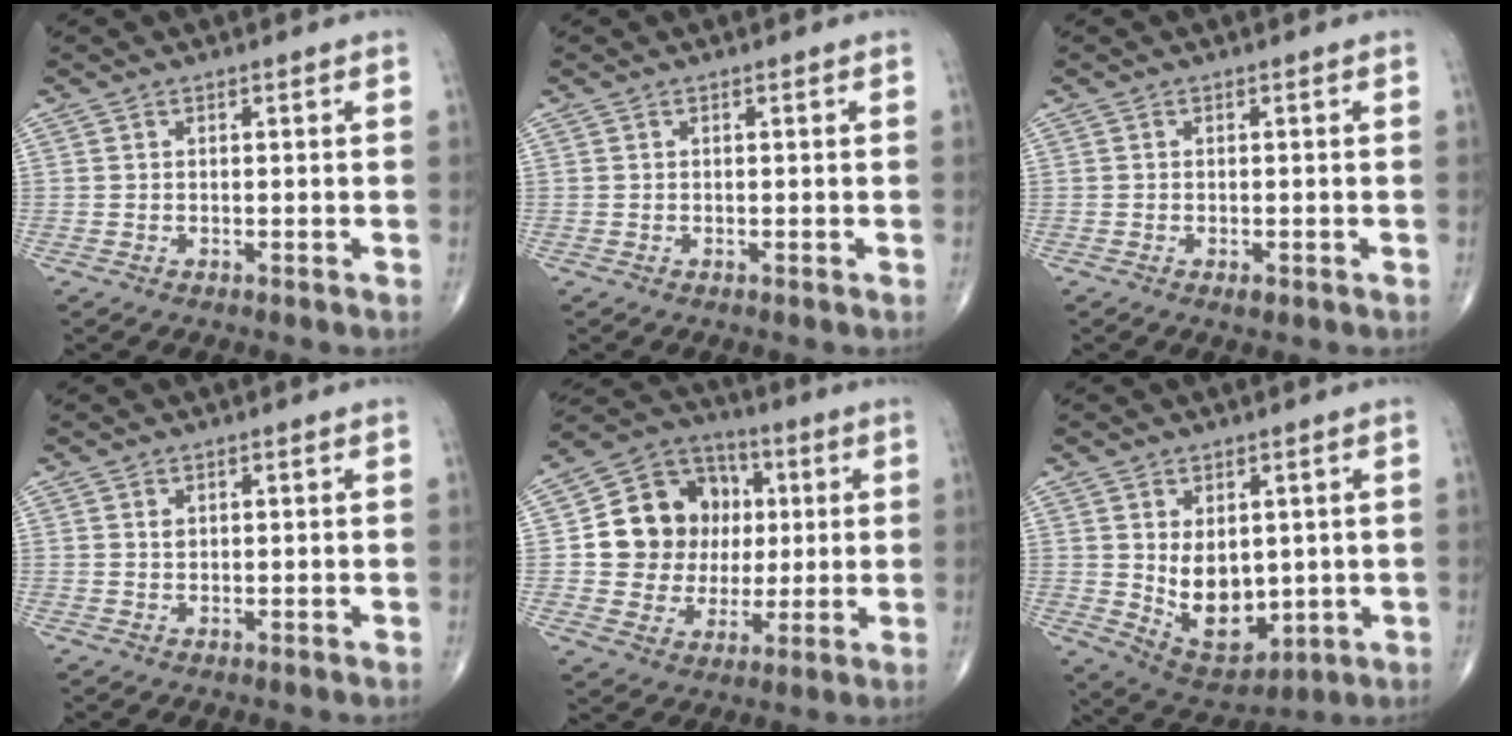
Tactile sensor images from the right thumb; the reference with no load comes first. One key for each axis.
{"total": 0.0}
{"total": 1.0, "fx": -0.5, "fy": 0.5, "fz": 0.7, "tx": -0.010, "ty": -0.001, "tz": -0.006}
{"total": 1.0, "fx": 0.4, "fy": 0.7, "fz": 0.6, "tx": -0.005, "ty": -0.001, "tz": 0.009}
{"total": 16.3, "fx": 2.0, "fy": 14.3, "fz": 7.7, "tx": -0.087, "ty": 0.021, "tz": 0.043}
{"total": 11.6, "fx": 0.0, "fy": 7.6, "fz": 8.8, "tx": -0.103, "ty": -0.015, "tz": 0.031}